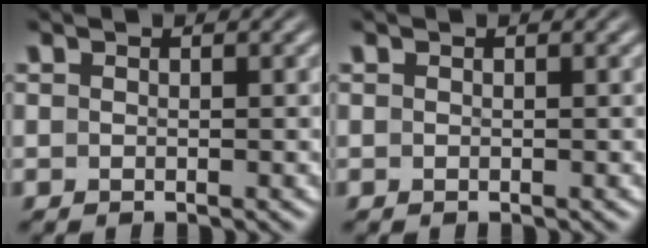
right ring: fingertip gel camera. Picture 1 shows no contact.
{"total": 0.0}